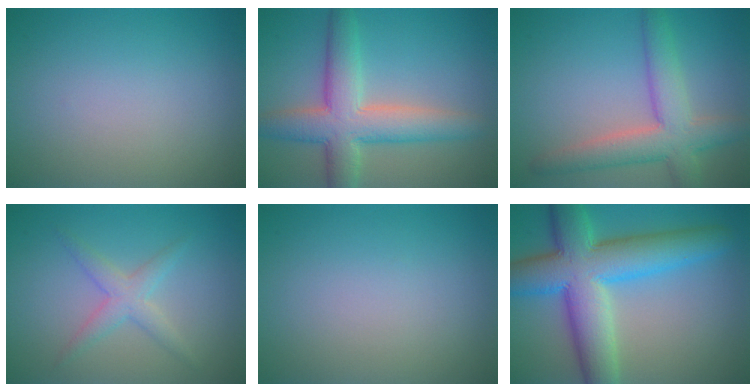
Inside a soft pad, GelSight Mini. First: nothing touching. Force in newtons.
{"total": 6.9, "press": 6.9, "slide": 0.5}
{"total": 5.8, "press": 5.7, "slide": 0.5}
{"total": 2.3, "press": 2.3, "slide": 0.1}
{"total": 0.0}
{"total": 10.8, "press": 10.8, "slide": 0.3}